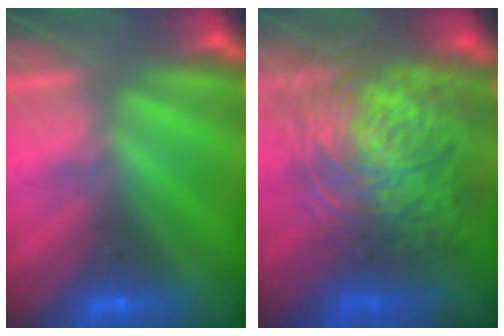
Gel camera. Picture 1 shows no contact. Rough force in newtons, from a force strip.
{"total": 11.0}